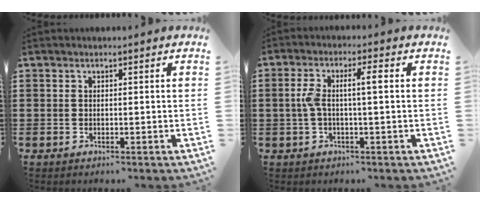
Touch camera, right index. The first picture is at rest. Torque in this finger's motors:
{"motor_torque": [0.86, -0.19, 0.42, 0.14]}